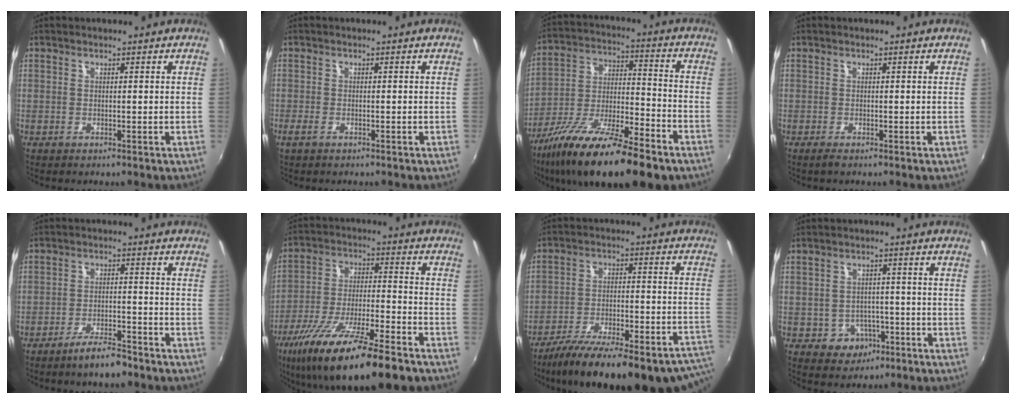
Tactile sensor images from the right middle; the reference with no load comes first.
{"total": 1.7, "force": [-1.3, 0.2, 1.0], "torque": [-0.019, -0.004, -0.020]}
{"total": 22.4, "force": [-14.7, 5.7, 15.9], "torque": [-0.290, -0.037, -0.250]}
{"total": 0.7, "force": [-0.5, 0.1, 0.5], "torque": [-0.011, -0.004, -0.012]}
{"total": 5.8, "force": [-4.7, 1.0, 3.2], "torque": [-0.072, 0.001, -0.077]}
{"total": 21.2, "force": [-14.7, 3.8, 14.7], "torque": [-0.273, -0.048, -0.249]}
{"total": 29.8, "force": [-23.4, 7.2, 17.0], "torque": [-0.260, -0.048, -0.322]}
{"total": 5.4, "force": [-2.4, 4.6, 1.5], "torque": [-0.041, 0.010, -0.020]}